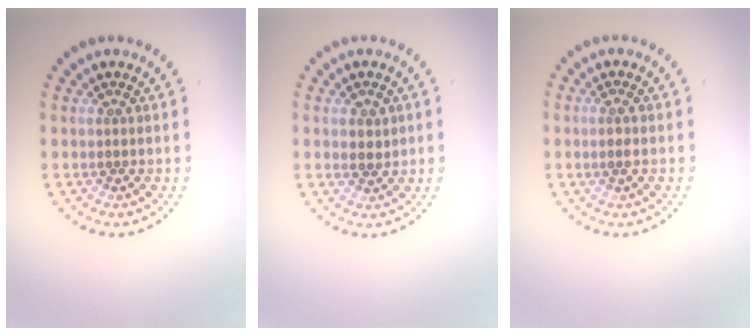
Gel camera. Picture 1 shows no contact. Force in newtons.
{"total": 1.2, "press": 1.2, "slide": 0.2}
{"total": 0.9, "press": 0.7, "slide": 0.6}